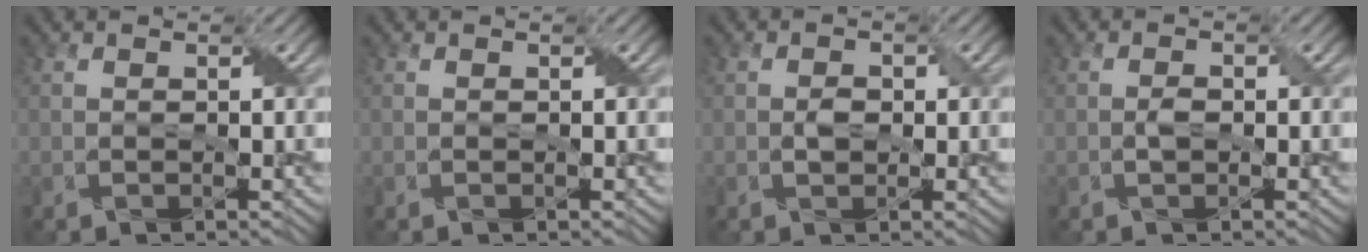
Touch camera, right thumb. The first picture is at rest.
{"total": 0.0}
{"total": 1.5, "force": [-0.2, 1.1, 1.0], "torque": [-0.022, -0.002, -0.003]}
{"total": 1.3, "force": [-0.3, 0.7, 1.0], "torque": [-0.018, 0.003, -0.004]}